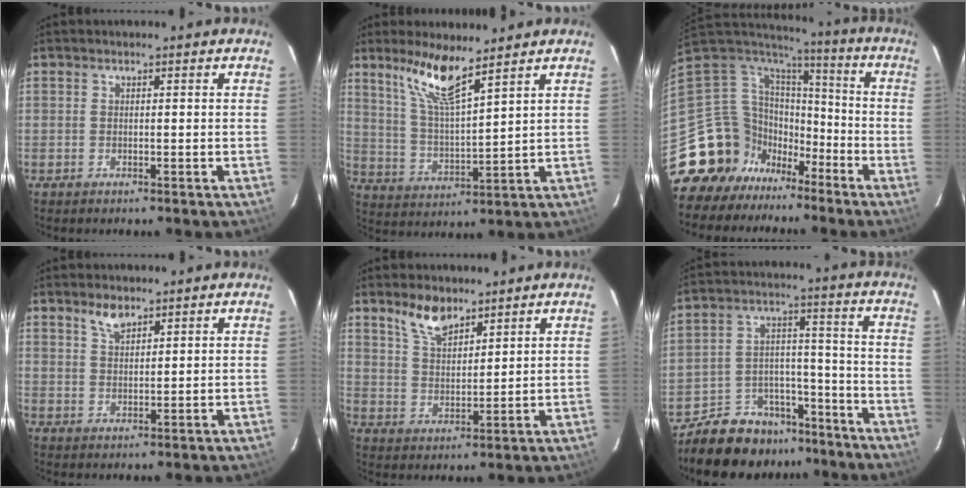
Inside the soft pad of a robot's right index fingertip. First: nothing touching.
{"total": 9.8, "force": [7.2, 0.9, 6.5], "torque": [-0.123, 0.000, 0.148]}
{"total": 16.4, "force": [-10.8, 11.9, 3.5], "torque": [-0.102, 0.037, -0.189]}
{"total": 3.4, "force": [2.6, 1.4, 1.7], "torque": [-0.029, 0.004, 0.048]}
{"total": 7.0, "force": [5.3, 2.9, 3.6], "torque": [-0.063, 0.006, 0.105]}
{"total": 13.8, "force": [-11.2, 7.4, 3.3], "torque": [-0.074, 0.052, -0.157]}